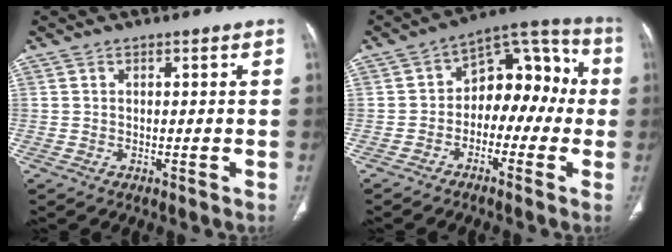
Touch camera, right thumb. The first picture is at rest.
{"total": 12.9, "force": [-1.5, 8.5, 9.6], "torque": [-0.081, 0.058, -0.038]}